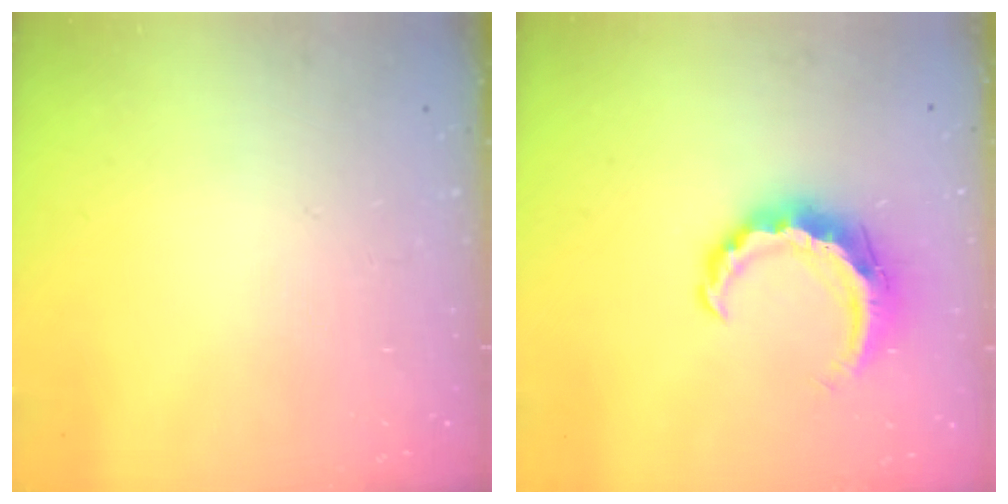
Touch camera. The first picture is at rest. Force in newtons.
{"total": 8.8, "press": 8.7, "slide": 1.3}